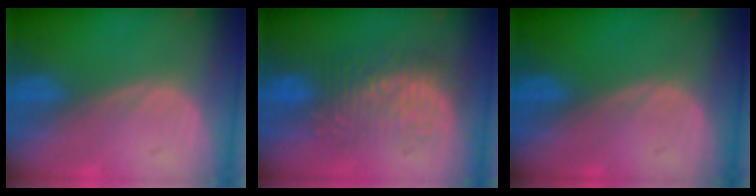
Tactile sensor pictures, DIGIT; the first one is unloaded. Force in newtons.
{"total": 8.9, "press": 8.6, "slide": 2.3}
{"total": 0.0}